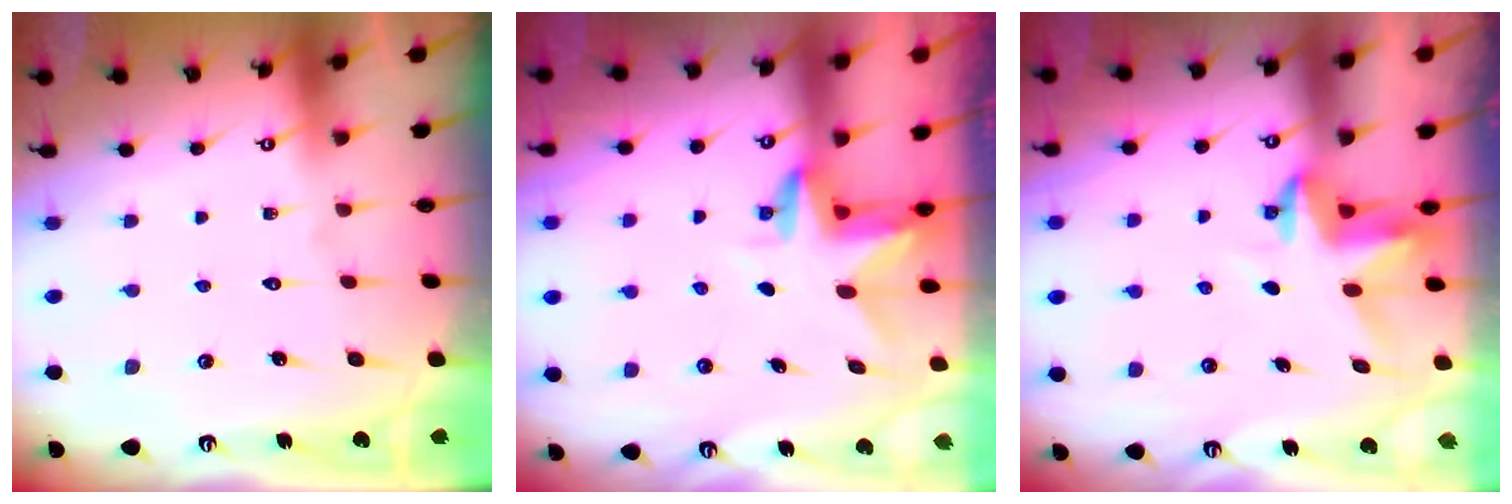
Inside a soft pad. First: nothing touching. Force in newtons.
{"total": 2.9, "press": 2.9, "slide": 0.2}
{"total": 3.7, "press": 3.7, "slide": 0.3}